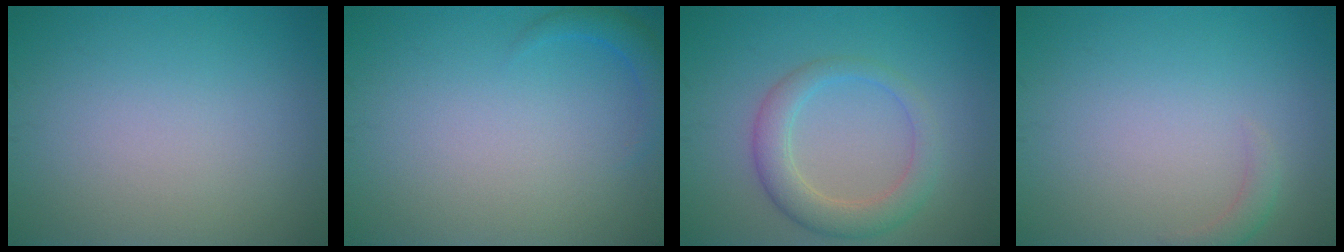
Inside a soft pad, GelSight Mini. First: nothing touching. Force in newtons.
{"total": 1.7, "press": 1.6, "slide": 0.2}
{"total": 4.0, "press": 3.9, "slide": 0.5}
{"total": 1.2, "press": 1.1, "slide": 0.2}